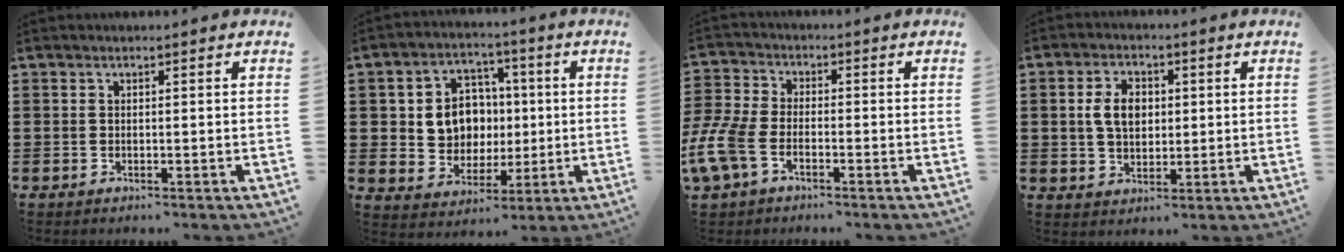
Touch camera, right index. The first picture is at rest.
{"total": 7.6, "force": [0.5, 6.7, 3.4], "torque": [-0.077, 0.014, 0.010]}
{"total": 7.0, "force": [-3.8, 3.4, 4.8], "torque": [-0.138, -0.012, -0.080]}
{"total": 5.4, "force": [0.7, 3.5, 4.1], "torque": [-0.095, 0.004, 0.003]}